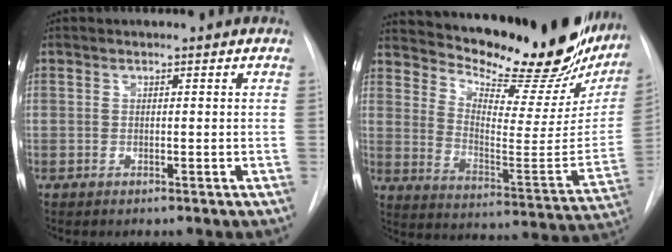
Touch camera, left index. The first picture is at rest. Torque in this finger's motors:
{"motor_torque": [1.04, -1.09, 0.44, 0.04]}